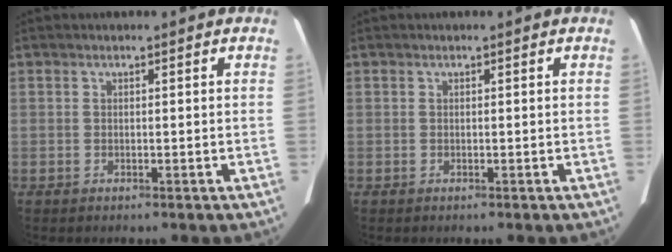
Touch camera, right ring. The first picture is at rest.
{"total": 0.0}